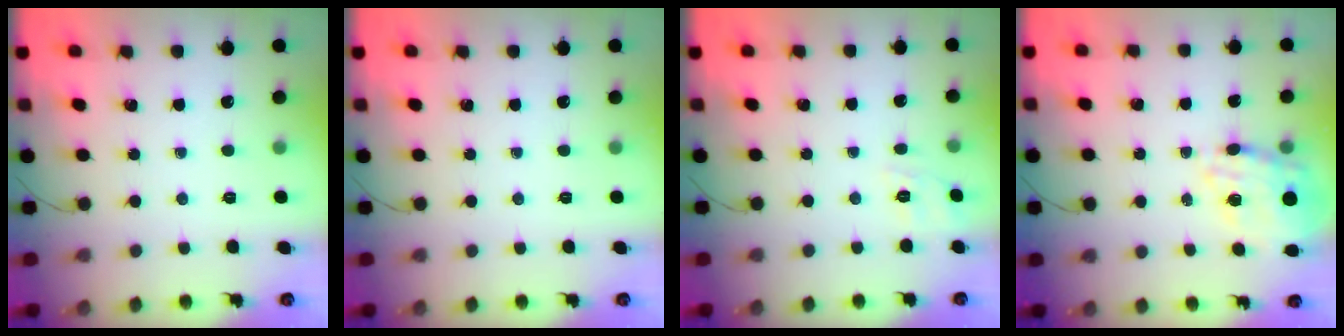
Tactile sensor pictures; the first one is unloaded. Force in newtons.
{"total": 0.0}
{"total": 7.3, "press": 6.9, "slide": 2.2}
{"total": 14.5, "press": 14.1, "slide": 3.4}